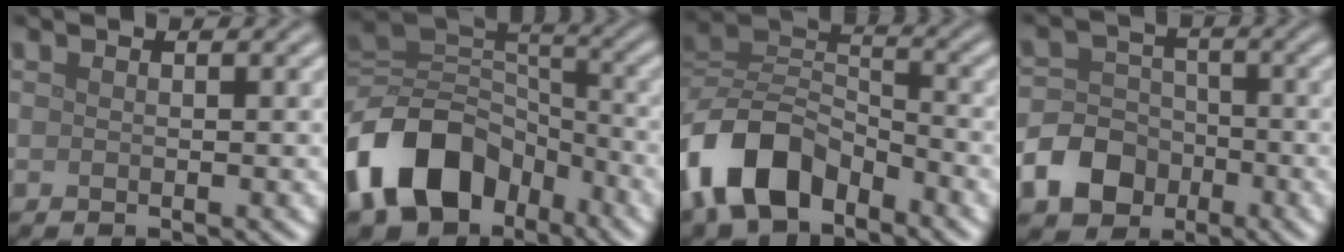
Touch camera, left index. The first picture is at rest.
{"total": 12.8, "force": [-6.3, 8.8, 6.8], "torque": [-0.140, 0.003, -0.124]}
{"total": 9.0, "force": [-5.4, 5.2, 4.9], "torque": [-0.098, 0.002, -0.113]}
{"total": 6.1, "force": [-2.8, 5.0, 2.2], "torque": [-0.027, -0.002, -0.077]}